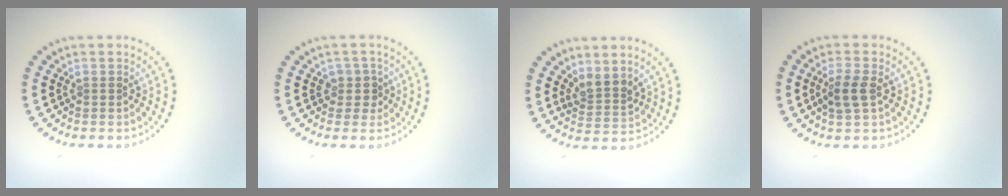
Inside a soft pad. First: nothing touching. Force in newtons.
{"total": 1.7, "press": 1.5, "slide": 1.0}
{"total": 2.3, "press": 1.8, "slide": 1.5}
{"total": 2.4, "press": 2.3, "slide": 0.5}